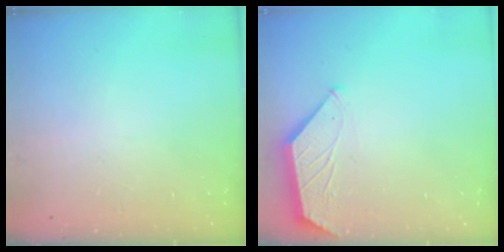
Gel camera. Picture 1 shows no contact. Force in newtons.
{"total": 1.4, "press": 1.4, "slide": 0.3}